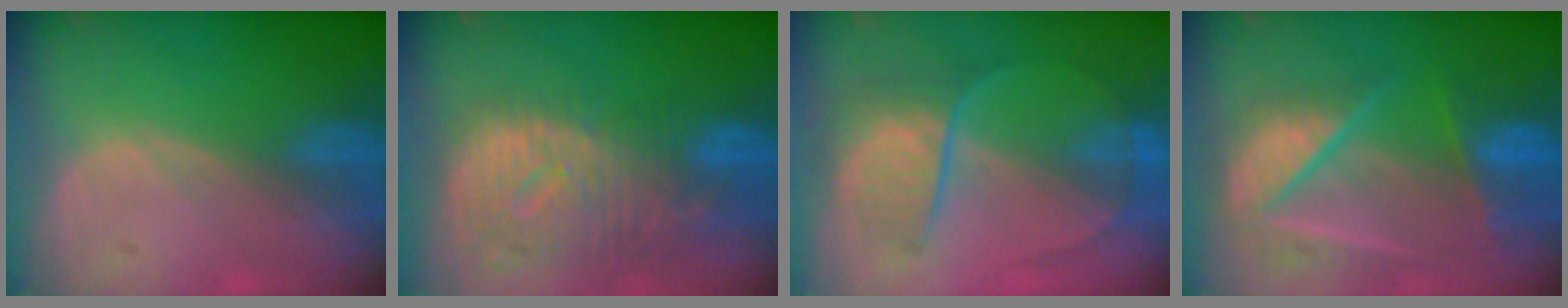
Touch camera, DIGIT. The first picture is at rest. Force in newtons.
{"total": 11.9, "press": 10.2, "slide": 6.1}
{"total": 6.7, "press": 6.6, "slide": 1.5}
{"total": 9.8, "press": 8.2, "slide": 5.3}